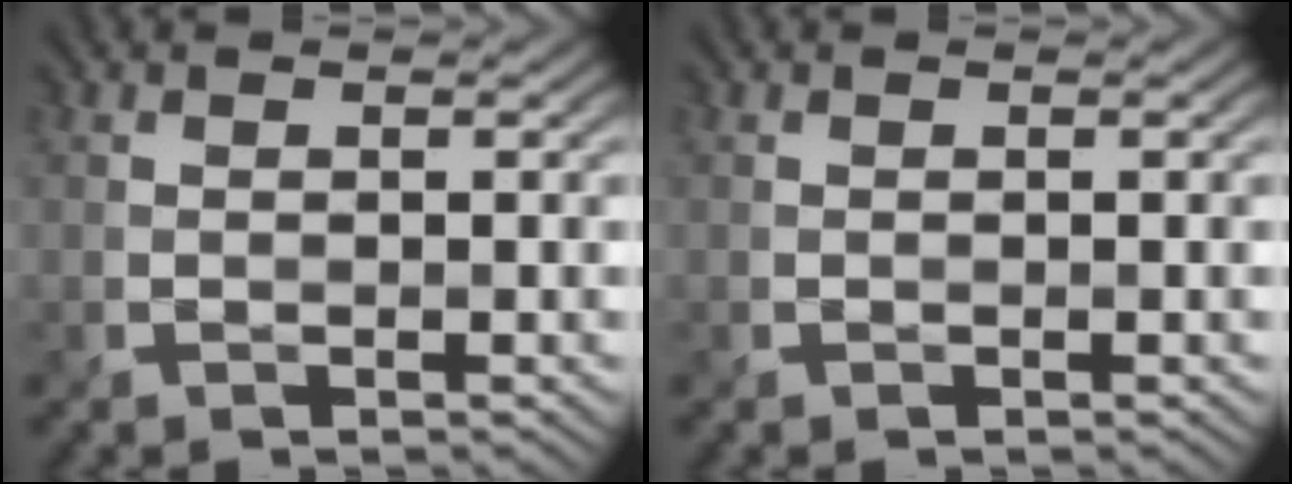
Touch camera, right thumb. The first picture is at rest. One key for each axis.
{"total": 0.0}